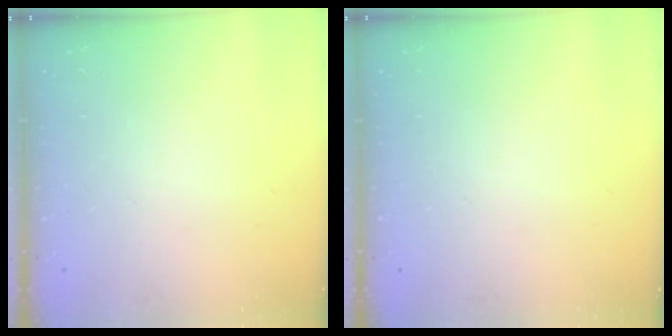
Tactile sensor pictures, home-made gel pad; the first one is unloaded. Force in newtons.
{"total": 0.0}